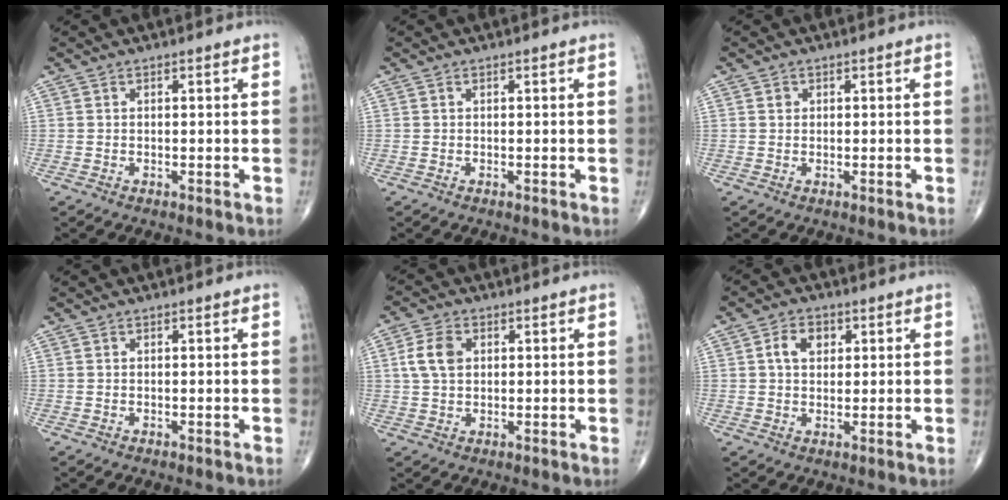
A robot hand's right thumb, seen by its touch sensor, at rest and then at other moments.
{"total": 0.0}
{"total": 1.0, "force": [0.3, 0.9, 0.3], "torque": [-0.001, 0.000, 0.004]}
{"total": 0.0}
{"total": 5.7, "force": [1.3, 3.9, 4.0], "torque": [-0.078, 0.003, 0.022]}
{"total": 4.8, "force": [1.4, 3.4, 3.1], "torque": [-0.044, 0.004, 0.020]}